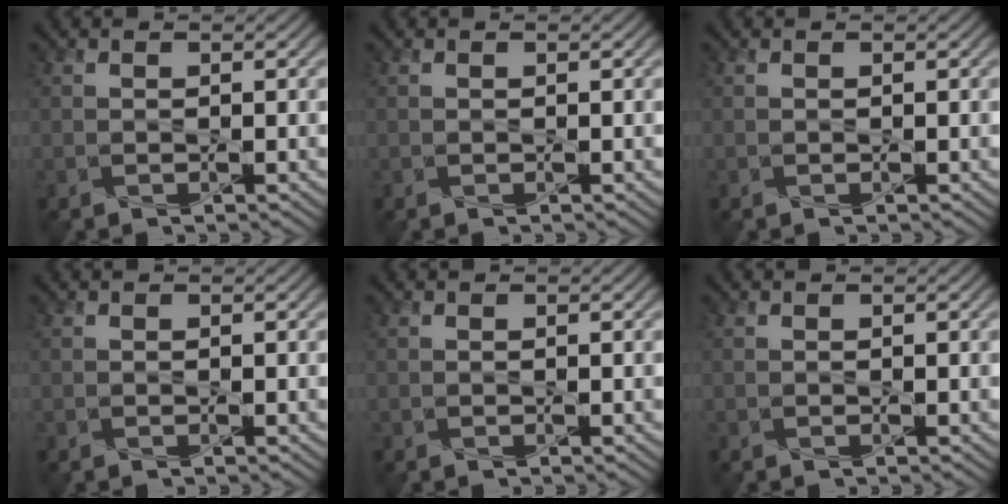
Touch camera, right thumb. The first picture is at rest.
{"total": 0.0}
{"total": 0.0}
{"total": 0.0}
{"total": 0.0}
{"total": 0.0}